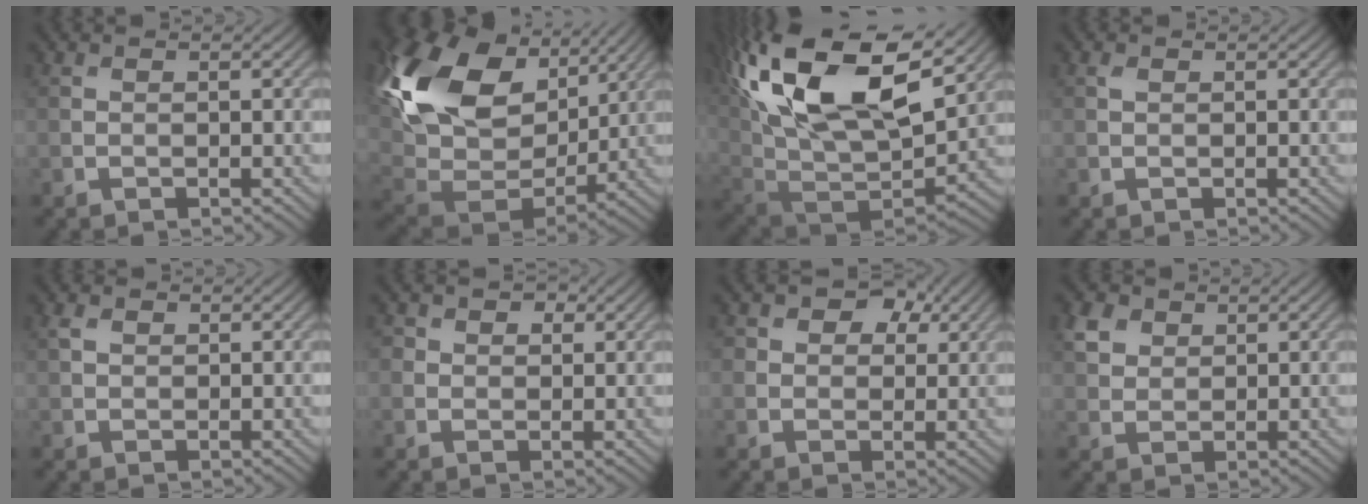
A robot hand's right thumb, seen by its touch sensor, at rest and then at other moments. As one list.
[{"total": 18.7, "force": [7.3, 12.3, 12.1], "torque": [-0.299, 0.015, 0.150]}, {"total": 22.1, "force": [10.0, 11.5, 16.1], "torque": [-0.351, 0.036, 0.174]}, {"total": 0.5, "force": [0.3, 0.3, 0.3], "torque": [-0.010, 0.001, 0.006]}, {"total": 1.5, "force": [0.7, 1.1, 0.9], "torque": [-0.021, 0.003, 0.013]}, {"total": 3.0, "force": [1.3, 2.3, 1.4], "torque": [-0.028, -0.002, 0.017]}, {"total": 5.5, "force": [2.5, 4.0, 2.9], "torque": [-0.049, 0.005, 0.025]}, {"total": 3.3, "force": [1.8, 2.4, 1.4], "torque": [-0.038, 0.005, 0.037]}]